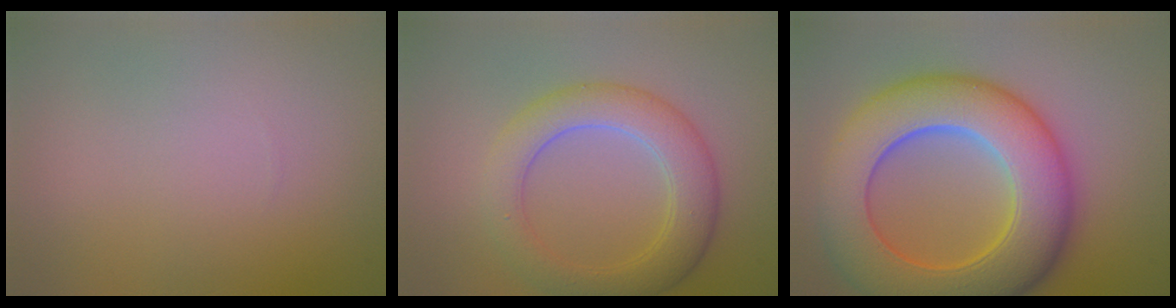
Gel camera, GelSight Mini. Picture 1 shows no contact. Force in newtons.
{"total": 5.2, "press": 5.2, "slide": 0.1}
{"total": 12.1, "press": 12.1, "slide": 0.3}